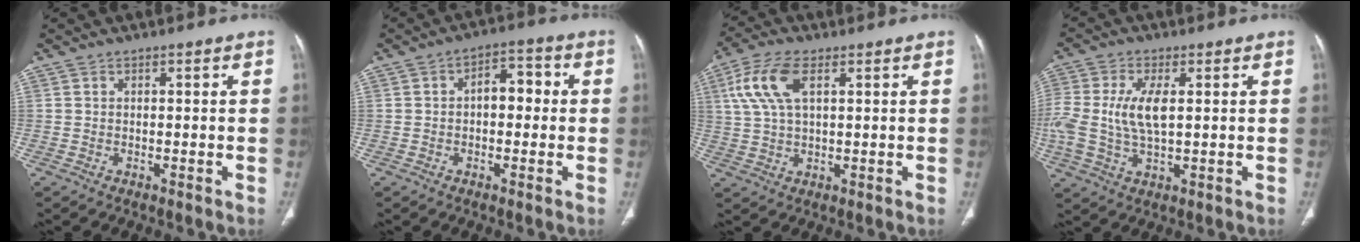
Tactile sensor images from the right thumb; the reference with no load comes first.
{"total": 5.9, "force": [0.0, 3.7, 4.6], "torque": [-0.047, 0.022, -0.008]}
{"total": 9.3, "force": [3.3, 4.3, 7.5], "torque": [-0.171, 0.009, 0.067]}
{"total": 11.3, "force": [1.0, 5.5, 9.8], "torque": [-0.232, -0.001, 0.024]}